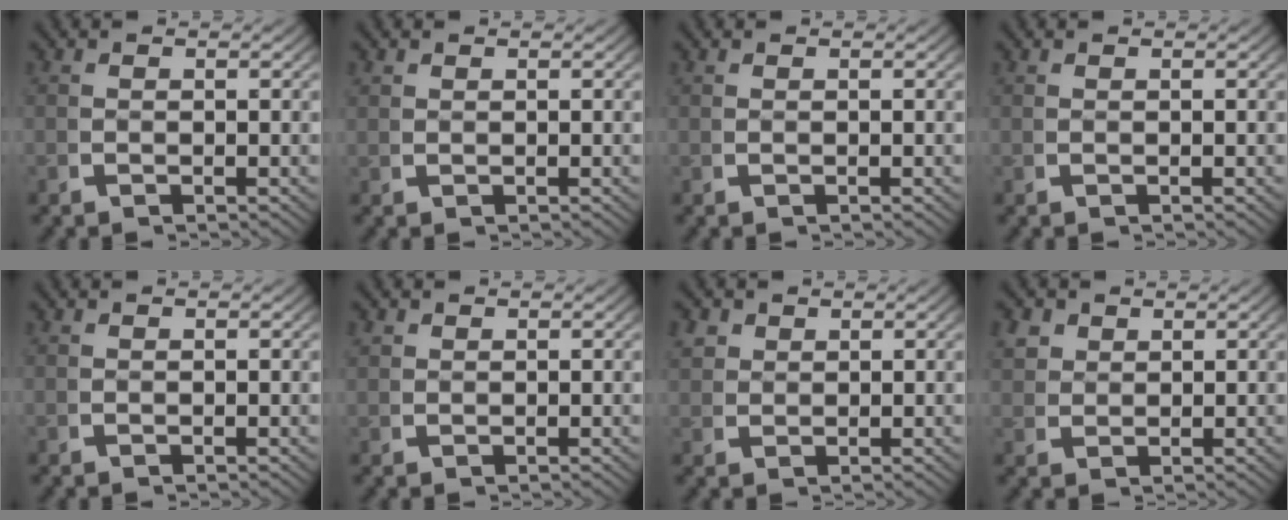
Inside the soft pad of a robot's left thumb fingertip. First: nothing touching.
{"total": 0.6, "force": [0.6, 0.1, 0.1], "torque": [-0.005, -0.003, 0.016]}
{"total": 0.0}
{"total": 0.9, "force": [0.5, -0.7, -0.2], "torque": [0.006, -0.002, 0.012]}
{"total": 0.0}
{"total": 1.1, "force": [0.9, 0.5, 0.2], "torque": [-0.010, -0.003, 0.023]}
{"total": 2.6, "force": [1.8, 1.7, 1.0], "torque": [-0.026, 0.000, 0.041]}
{"total": 3.1, "force": [2.1, 2.0, 1.2], "torque": [-0.028, 0.000, 0.047]}